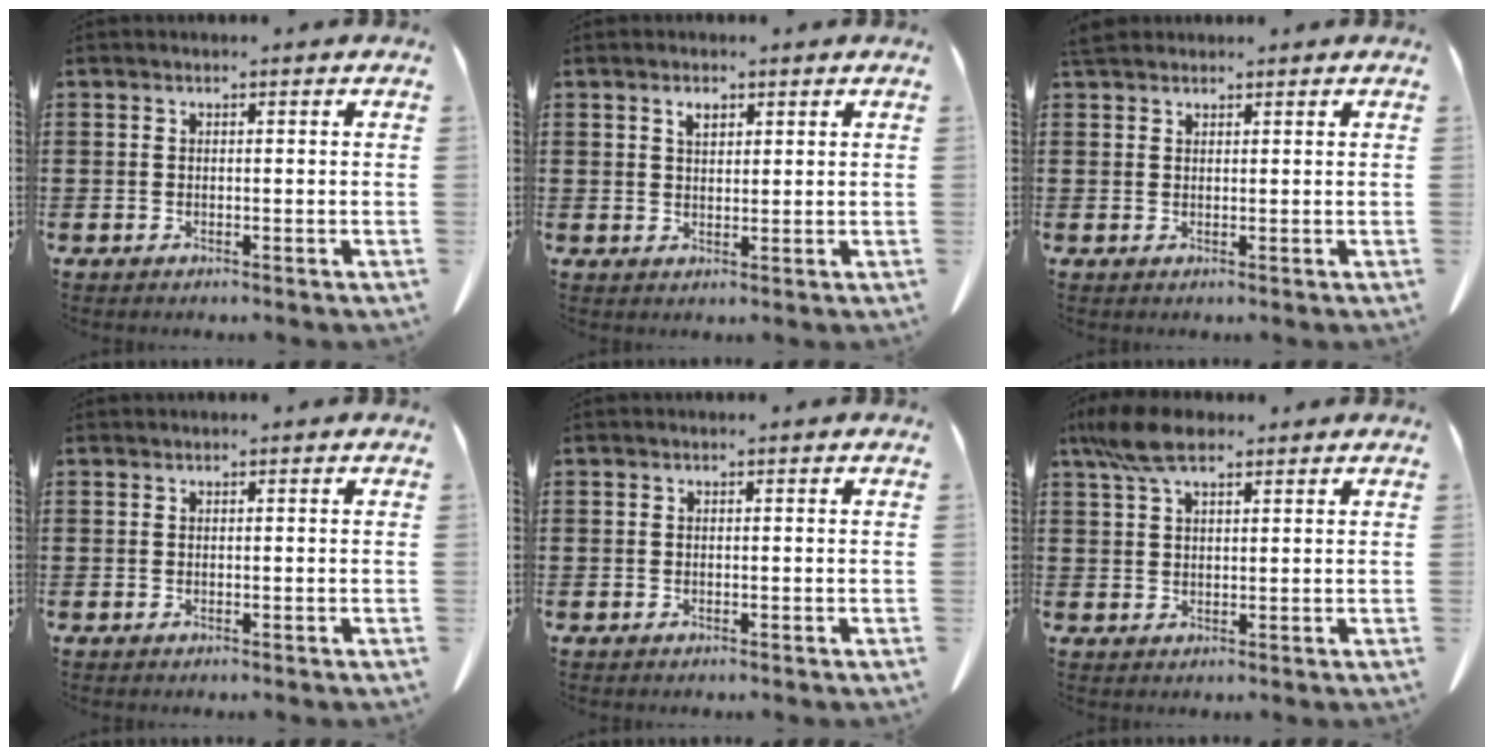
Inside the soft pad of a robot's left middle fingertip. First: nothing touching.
{"total": 2.2, "force": [1.3, 1.0, 1.4], "torque": [-0.024, -0.001, 0.022]}
{"total": 2.2, "force": [1.9, 0.8, 0.8], "torque": [-0.023, 0.004, 0.038]}
{"total": 0.0}
{"total": 0.0}
{"total": 6.6, "force": [4.3, 2.3, 4.4], "torque": [-0.103, -0.003, 0.079]}